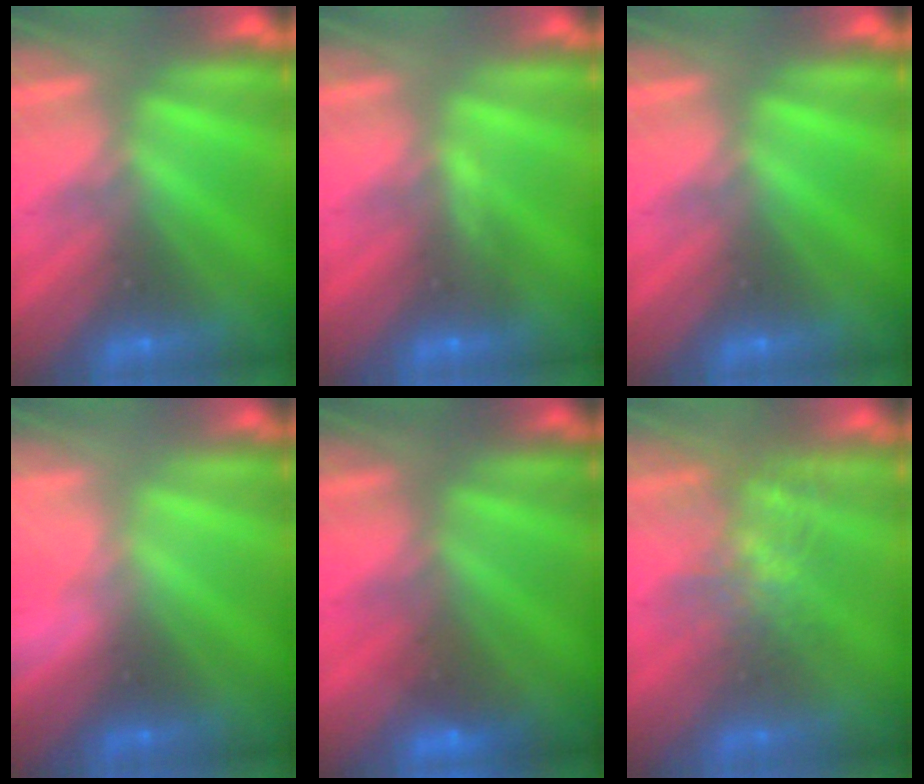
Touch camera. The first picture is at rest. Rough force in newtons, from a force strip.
{"total": 3.1}
{"total": 0.0}
{"total": 2.7}
{"total": 1.4}
{"total": 4.8}